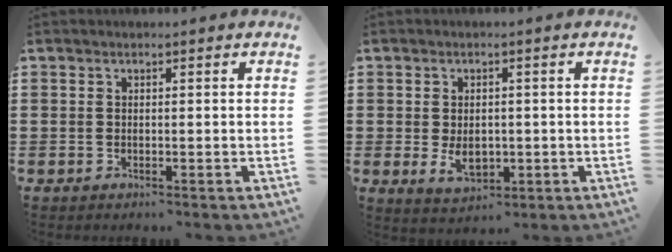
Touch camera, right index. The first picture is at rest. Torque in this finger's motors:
{"motor_torque": [1.51, -0.52, 0.74, 0.07]}